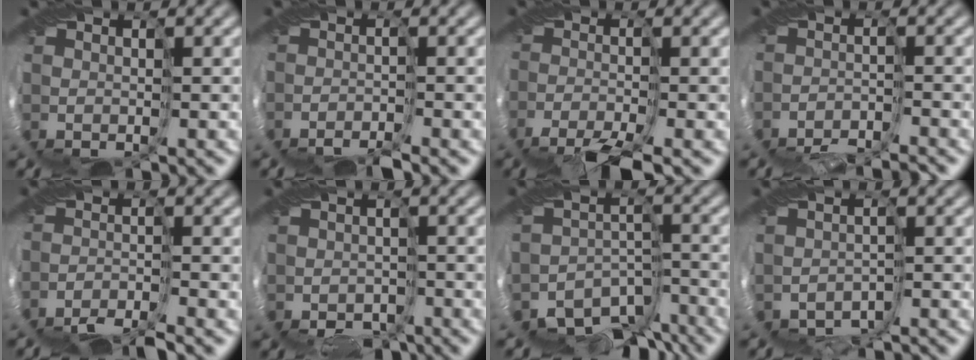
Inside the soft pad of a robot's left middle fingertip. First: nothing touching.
{"total": 3.1, "force": [-3.0, 0.1, 0.4], "torque": [0.004, -0.002, -0.059]}
{"total": 5.0, "force": [-4.5, 0.6, 2.2], "torque": [-0.027, -0.004, -0.095]}
{"total": 5.3, "force": [-5.3, 0.2, 0.5], "torque": [-0.012, -0.007, -0.098]}
{"total": 4.8, "force": [-4.7, 0.2, 1.1], "torque": [-0.017, -0.008, -0.096]}
{"total": 3.5, "force": [-2.1, 2.6, 1.0], "torque": [-0.001, -0.017, -0.022]}
{"total": 9.4, "force": [-8.6, 3.6, 1.5], "torque": [-0.009, -0.008, -0.133]}
{"total": 2.1, "force": [-2.0, 0.5, -0.5], "torque": [0.009, -0.014, -0.038]}